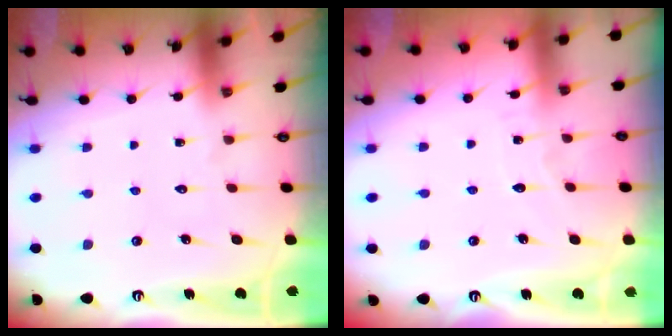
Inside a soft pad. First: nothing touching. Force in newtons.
{"total": 3.1, "press": 3.1, "slide": 0.1}